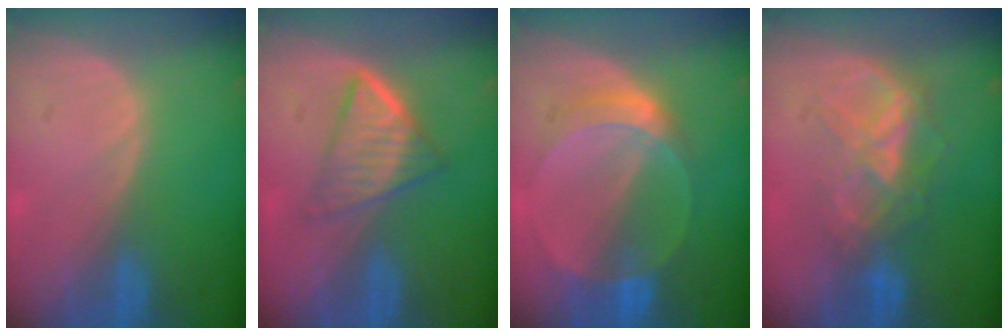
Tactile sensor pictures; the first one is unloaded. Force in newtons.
{"total": 6.3, "press": 5.4, "slide": 3.1}
{"total": 6.1, "press": 5.6, "slide": 2.4}
{"total": 6.6, "press": 6.4, "slide": 1.5}